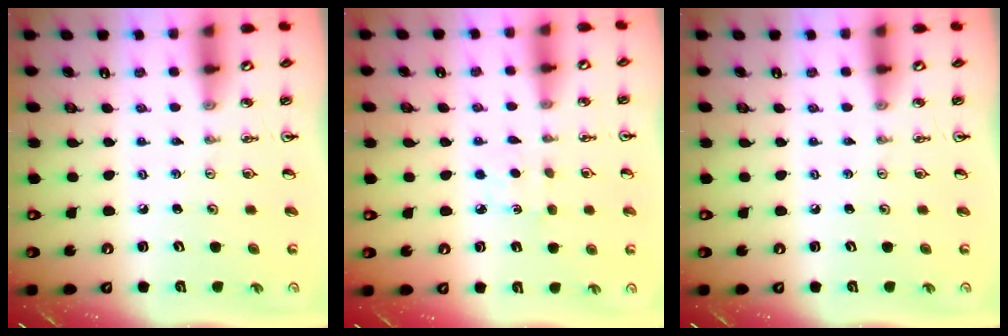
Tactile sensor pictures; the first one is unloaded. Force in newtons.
{"total": 3.5, "press": 3.4, "slide": 0.5}
{"total": 0.0}